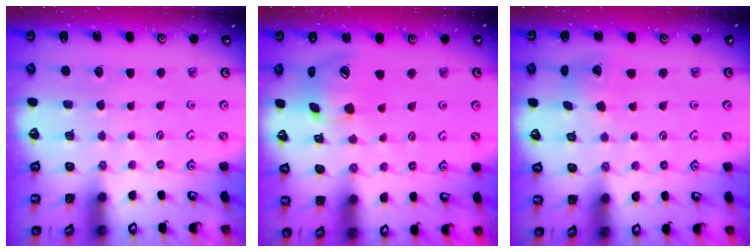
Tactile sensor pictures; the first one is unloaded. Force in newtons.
{"total": 16.0, "press": 15.8, "slide": 2.3}
{"total": 6.4, "press": 6.4, "slide": 0.8}